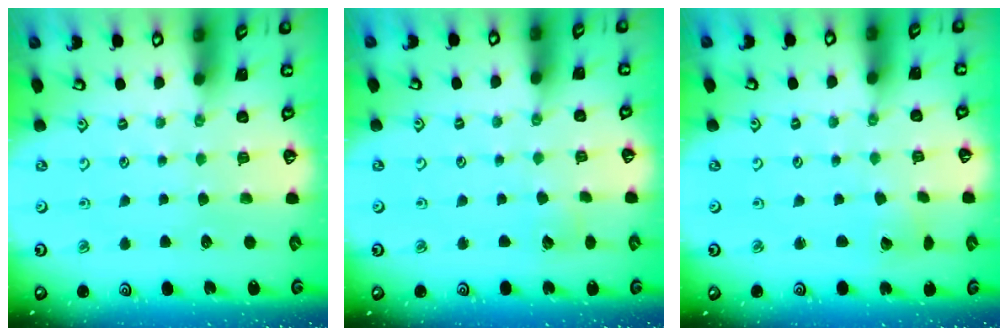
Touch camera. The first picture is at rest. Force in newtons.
{"total": 2.8, "press": 2.8, "slide": 0.2}
{"total": 2.3, "press": 2.3, "slide": 0.3}